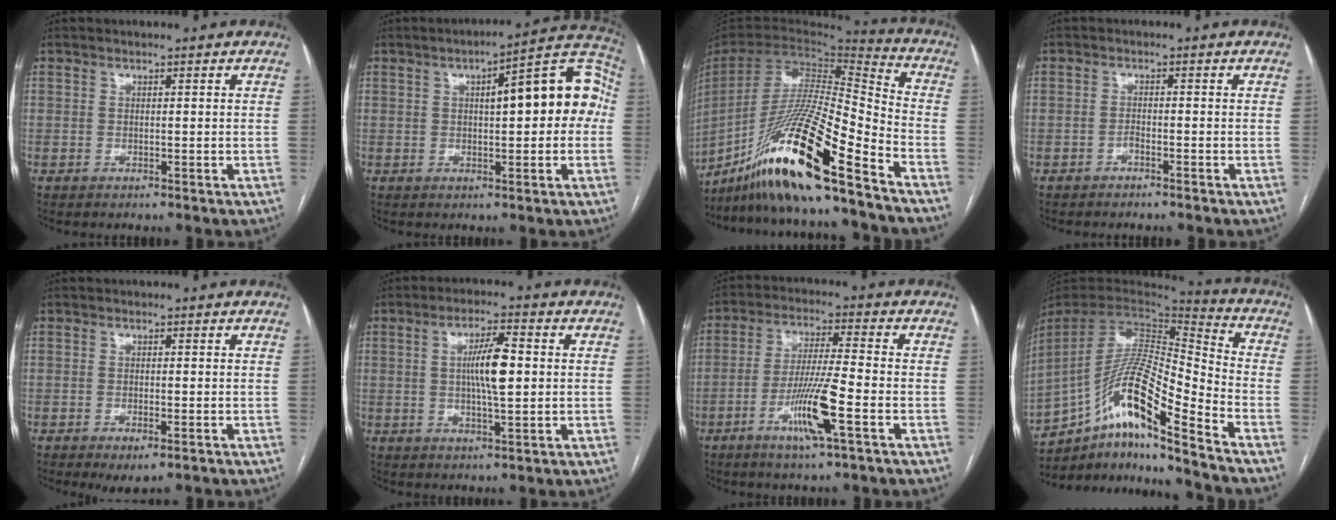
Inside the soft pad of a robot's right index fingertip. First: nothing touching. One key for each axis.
{"total": 13.5, "fx": 1.7, "fy": 3.7, "fz": 12.9, "tx": -0.161, "ty": 0.047, "tz": 0.020}
{"total": 22.6, "fx": -15.8, "fy": 0.3, "fz": 16.2, "tx": -0.319, "ty": -0.031, "tz": -0.292}
{"total": 1.1, "fx": -1.0, "fy": -0.1, "fz": 0.4, "tx": -0.009, "ty": 0.003, "tz": -0.018}
{"total": 3.3, "fx": -2.0, "fy": 0.7, "fz": 2.5, "tx": -0.035, "ty": -0.006, "tz": -0.024}
{"total": 7.1, "fx": 0.6, "fy": 0.9, "fz": 7.0, "tx": -0.128, "ty": 0.006, "tz": 0.009}
{"total": 9.8, "fx": -4.0, "fy": -0.2, "fz": 8.9, "tx": -0.173, "ty": -0.010, "tz": -0.076}
{"total": 18.5, "fx": -12.5, "fy": 0.5, "fz": 13.7, "tx": -0.276, "ty": 0.002, "tz": -0.230}